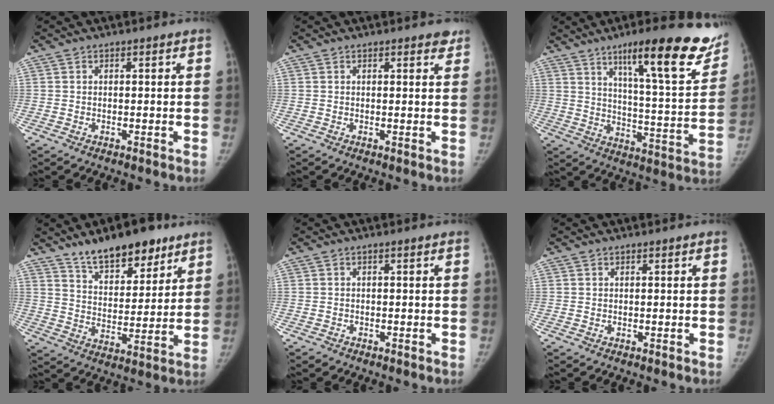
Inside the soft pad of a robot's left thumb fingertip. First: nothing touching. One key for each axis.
{"total": 1.7, "fx": 1.3, "fy": 0.7, "fz": 0.8, "tx": 0.005, "ty": -0.005, "tz": 0.011}
{"total": 23.2, "fx": 14.6, "fy": 4.4, "fz": 17.5, "tx": -0.212, "ty": -0.065, "tz": 0.215}
{"total": 14.4, "fx": 10.4, "fy": 6.1, "fz": 7.8, "tx": -0.079, "ty": -0.061, "tz": 0.172}
{"total": 0.8, "fx": -0.6, "fy": 0.5, "fz": 0.1, "tx": -0.005, "ty": 0.000, "tz": -0.011}
{"total": 0.0}